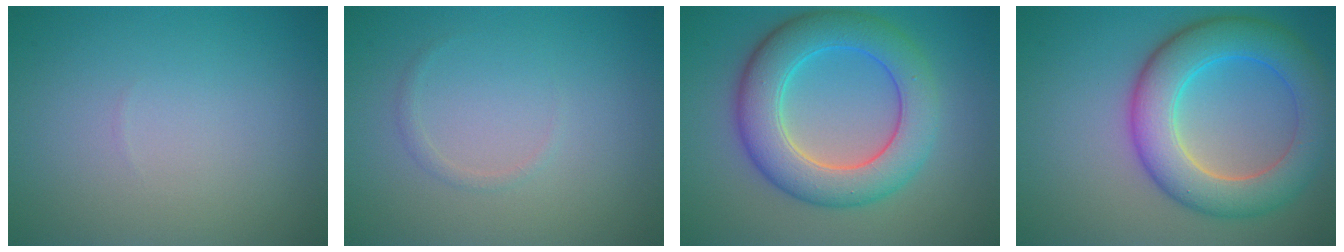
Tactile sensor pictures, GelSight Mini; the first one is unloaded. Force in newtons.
{"total": 0.7, "press": 0.7, "slide": 0.1}
{"total": 7.6, "press": 7.6, "slide": 0.1}
{"total": 7.7, "press": 7.7, "slide": 0.3}